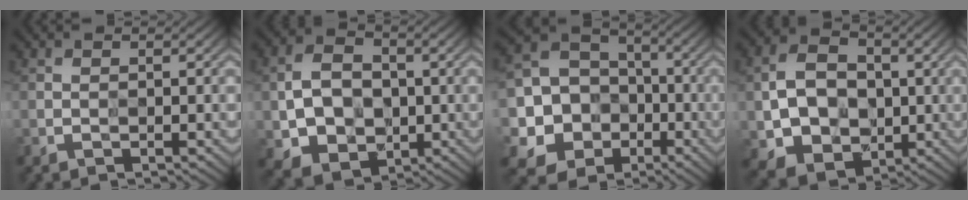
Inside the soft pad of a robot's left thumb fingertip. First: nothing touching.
{"total": 7.2, "force": [-0.2, 5.9, 4.1], "torque": [-0.094, -0.004, -0.004]}
{"total": 11.8, "force": [-2.9, 11.0, 3.1], "torque": [-0.111, -0.006, -0.079]}
{"total": 8.2, "force": [0.1, 6.8, 4.6], "torque": [-0.108, -0.002, 0.001]}